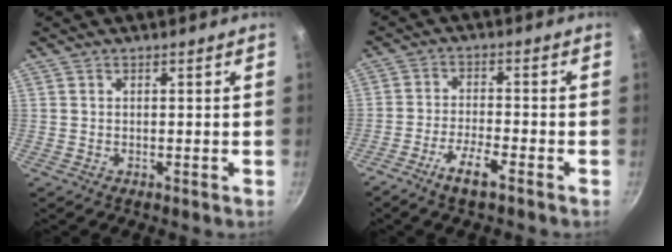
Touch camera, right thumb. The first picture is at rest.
{"total": 5.9, "force": [-3.8, 1.3, 4.3], "torque": [-0.089, 0.024, -0.075]}